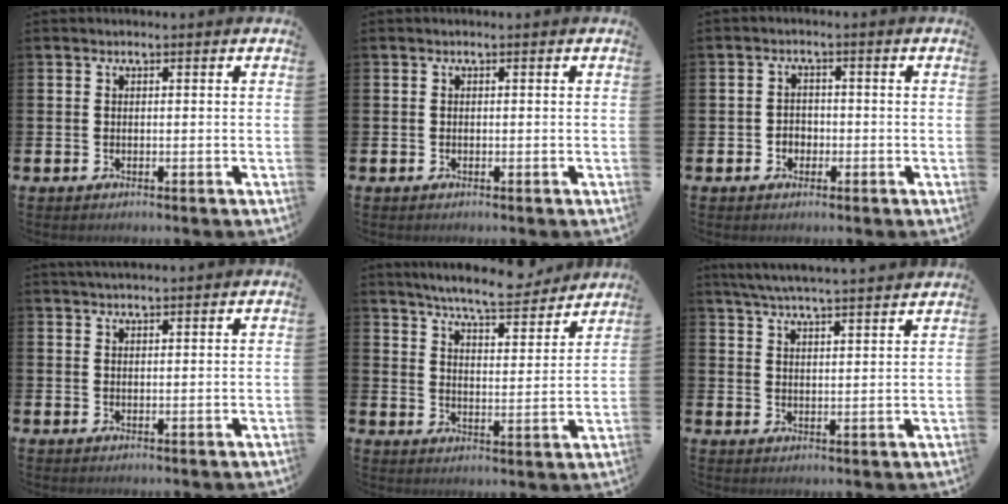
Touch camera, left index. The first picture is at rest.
{"total": 0.0}
{"total": 2.0, "force": [-0.8, 1.8, 0.5], "torque": [-0.011, 0.004, -0.020]}
{"total": 1.9, "force": [1.8, 0.2, 0.5], "torque": [-0.011, -0.001, 0.033]}
{"total": 7.6, "force": [7.3, 0.5, 2.1], "torque": [-0.059, -0.044, 0.128]}
{"total": 5.7, "force": [5.5, -0.3, 1.3], "torque": [-0.047, -0.026, 0.100]}